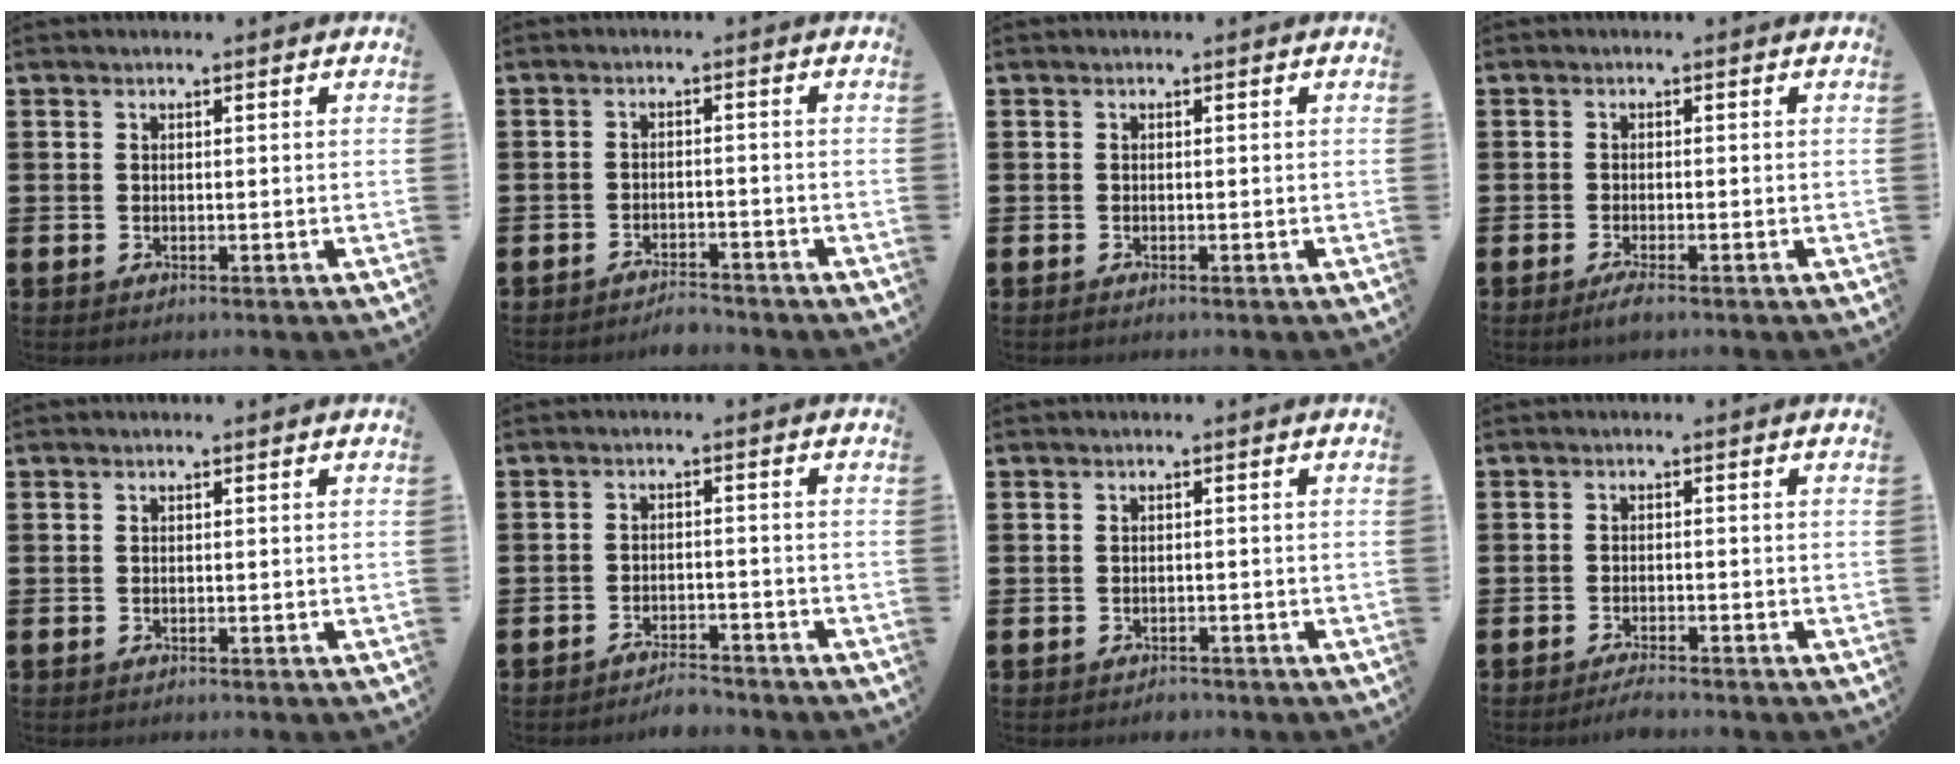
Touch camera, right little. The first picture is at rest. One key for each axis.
{"total": 2.1, "fx": -2.1, "fy": 0.2, "fz": 0.1, "tx": -0.008, "ty": 0.005, "tz": -0.045}
{"total": 0.0}
{"total": 1.7, "fx": -0.9, "fy": 0.3, "fz": 1.4, "tx": -0.024, "ty": 0.000, "tz": -0.017}
{"total": 0.0}
{"total": 2.5, "fx": -2.4, "fy": 0.2, "fz": 0.3, "tx": -0.010, "ty": 0.007, "tz": -0.051}
{"total": 0.6, "fx": -0.6, "fy": 0.3, "fz": 0.0, "tx": -0.003, "ty": -0.001, "tz": -0.013}
{"total": 1.8, "fx": -1.6, "fy": 0.1, "fz": 0.6, "tx": -0.013, "ty": 0.004, "tz": -0.032}